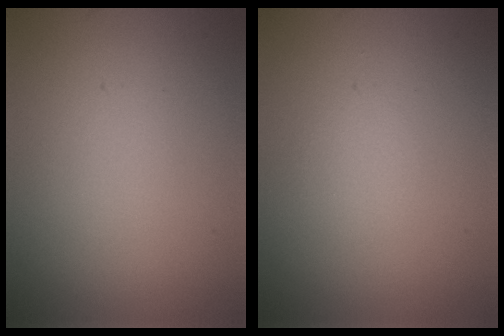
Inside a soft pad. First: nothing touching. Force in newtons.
{"total": 0.6, "press": 0.6, "slide": 0.0}